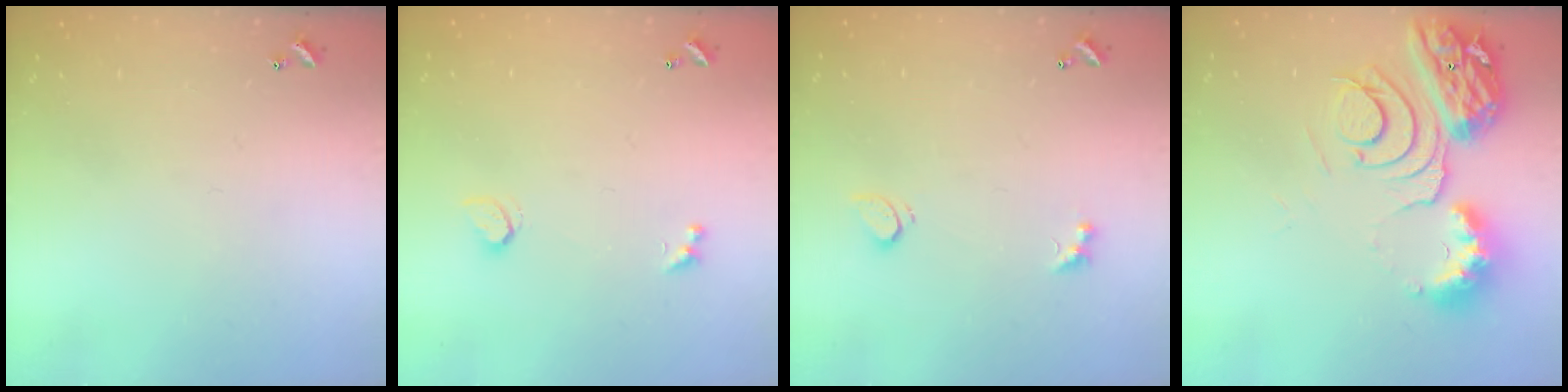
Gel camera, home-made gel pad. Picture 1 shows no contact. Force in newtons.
{"total": 1.3, "press": 1.2, "slide": 0.4}
{"total": 3.1, "press": 2.8, "slide": 1.3}
{"total": 14.1, "press": 14.1, "slide": 1.5}